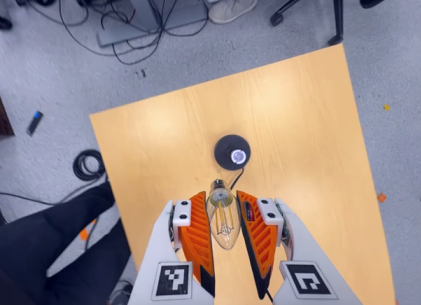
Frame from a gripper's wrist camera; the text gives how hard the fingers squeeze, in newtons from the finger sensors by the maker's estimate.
{"total": 12.1, "left": 11.8, "right": 12.5}